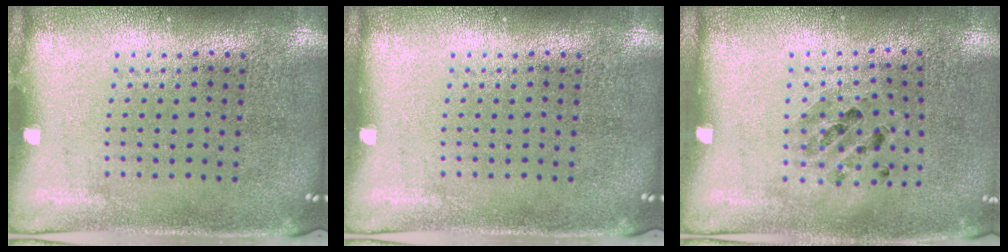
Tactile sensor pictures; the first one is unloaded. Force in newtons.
{"total": 0.0}
{"total": 0.8, "press": 0.7, "slide": 0.3}